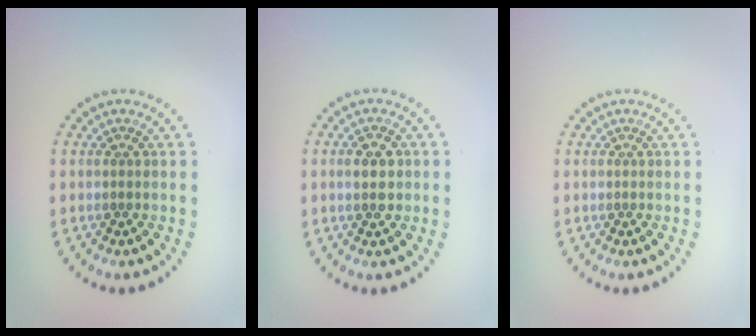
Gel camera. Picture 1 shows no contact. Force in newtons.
{"total": 2.0, "press": 2.0, "slide": 0.2}
{"total": 0.0}